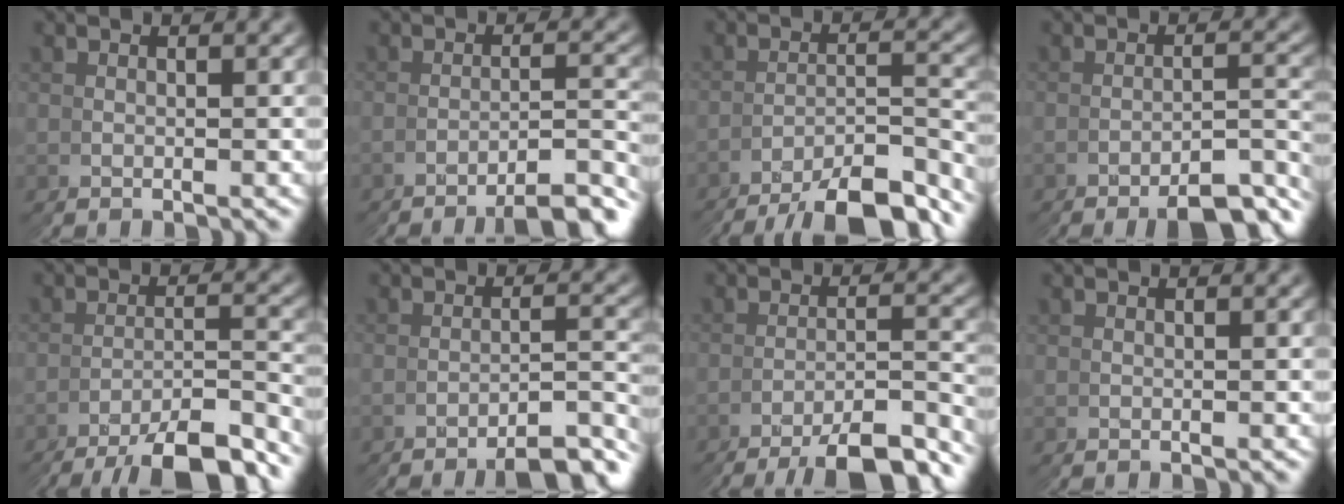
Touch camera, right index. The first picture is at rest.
{"total": 5.0, "force": [-4.8, -1.5, 0.7], "torque": [0.012, 0.017, -0.078]}
{"total": 8.3, "force": [-7.9, 0.8, 2.5], "torque": [-0.028, -0.007, -0.115]}
{"total": 6.1, "force": [-5.8, 0.5, 2.0], "torque": [-0.004, 0.000, -0.083]}
{"total": 7.7, "force": [-7.2, 0.5, 2.8], "torque": [-0.029, -0.006, -0.106]}
{"total": 5.3, "force": [-5.1, -0.8, 0.9], "torque": [0.013, 0.012, -0.080]}
{"total": 7.5, "force": [-7.0, -0.2, 2.6], "torque": [-0.018, 0.001, -0.106]}
{"total": 0.0}